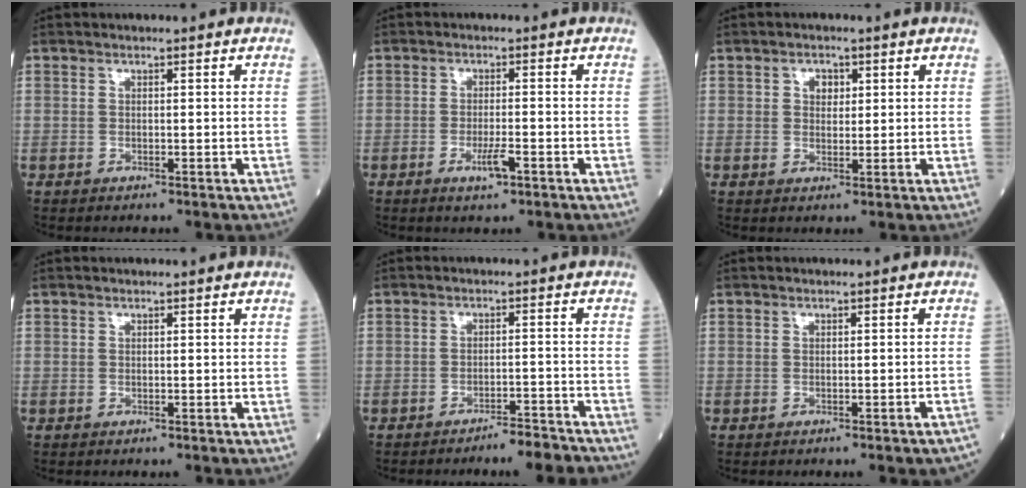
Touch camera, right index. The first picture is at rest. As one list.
[{"total": 3.2, "force": [-1.6, 0.5, 2.7], "torque": [-0.050, -0.002, -0.027]}, {"total": 2.3, "force": [0.8, 1.6, 1.4], "torque": [-0.020, 0.004, 0.012]}, {"total": 0.0}, {"total": 4.9, "force": [-4.4, 0.0, 2.1], "torque": [-0.019, -0.004, -0.064]}, {"total": 3.9, "force": [-3.5, 0.0, 1.8], "torque": [-0.014, -0.006, -0.038]}]